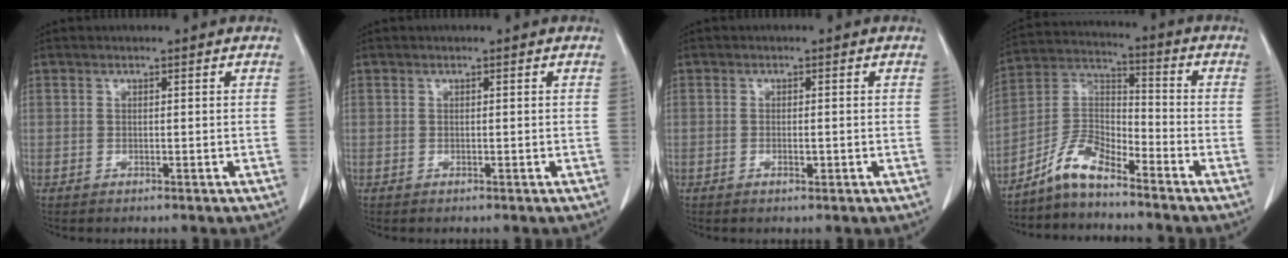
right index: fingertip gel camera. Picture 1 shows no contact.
{"total": 0.0}
{"total": 1.1, "force": [-0.3, 0.3, 1.0], "torque": [-0.019, 0.000, -0.003]}
{"total": 7.6, "force": [-6.3, 2.1, 3.8], "torque": [-0.083, 0.019, -0.128]}